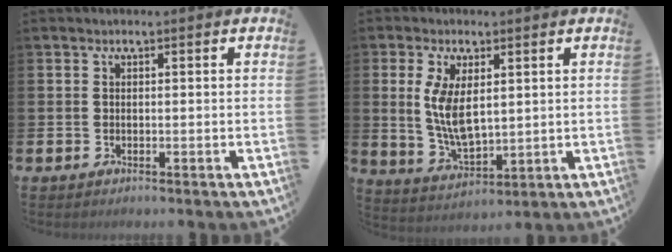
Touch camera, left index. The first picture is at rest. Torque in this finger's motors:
{"motor_torque": [1.56, -0.43, 1.05, 0.21]}